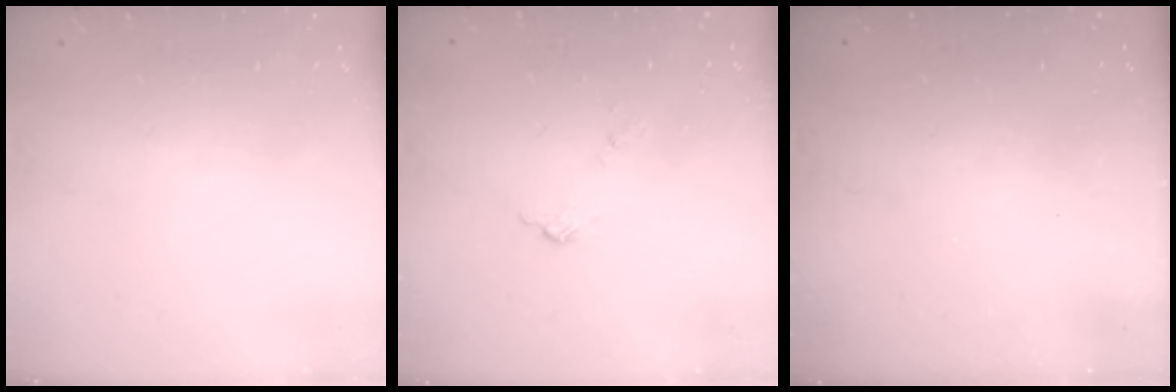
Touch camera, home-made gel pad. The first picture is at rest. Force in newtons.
{"total": 5.2, "press": 5.1, "slide": 0.4}
{"total": 2.9, "press": 2.9, "slide": 0.2}